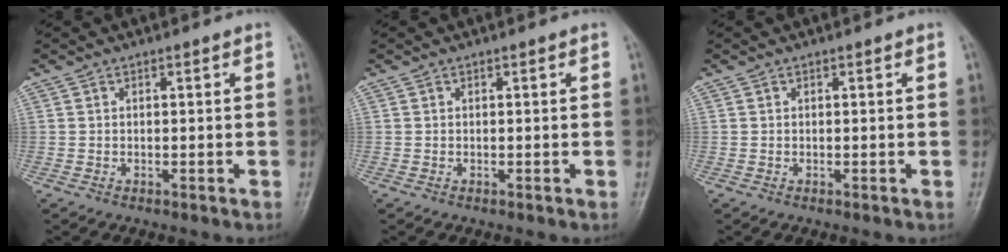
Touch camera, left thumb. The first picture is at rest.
{"total": 0.0}
{"total": 0.0}